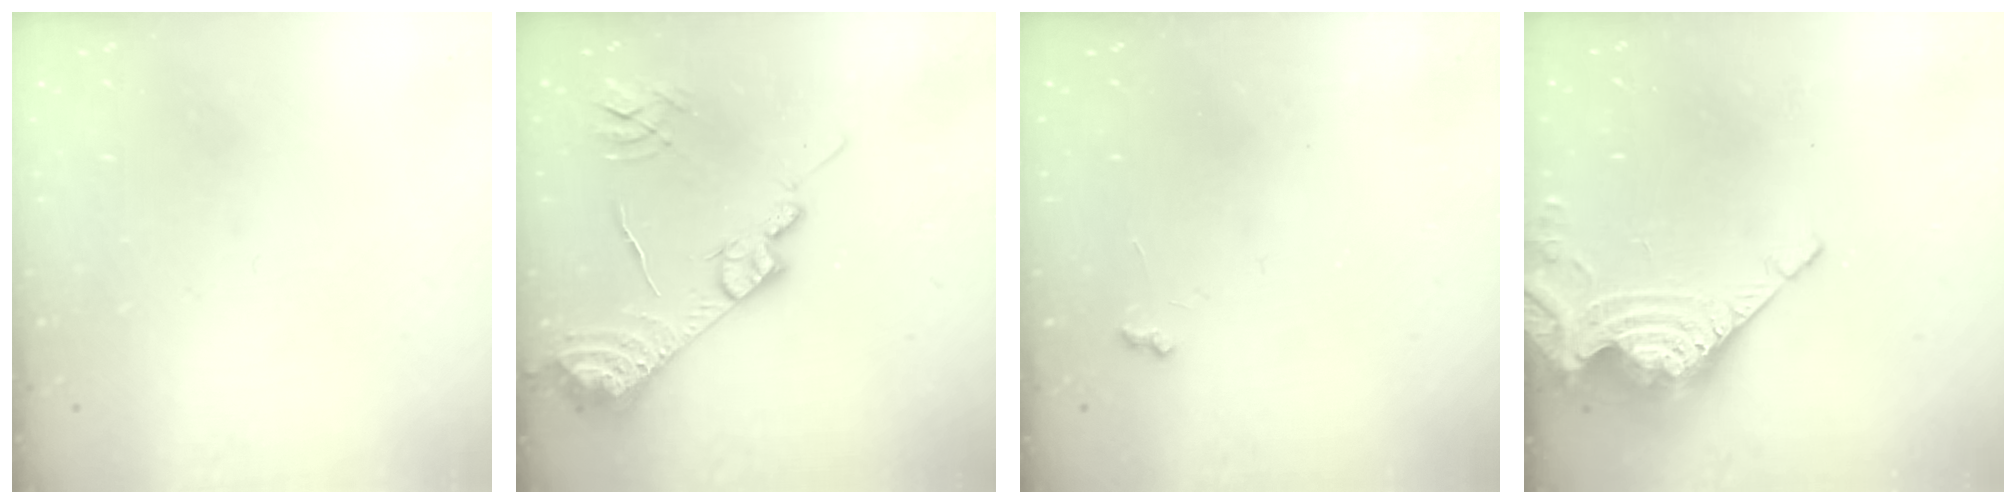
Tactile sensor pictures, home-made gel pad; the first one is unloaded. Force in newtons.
{"total": 15.2, "press": 15.1, "slide": 1.3}
{"total": 3.0, "press": 3.0, "slide": 0.4}
{"total": 9.6, "press": 9.5, "slide": 0.9}